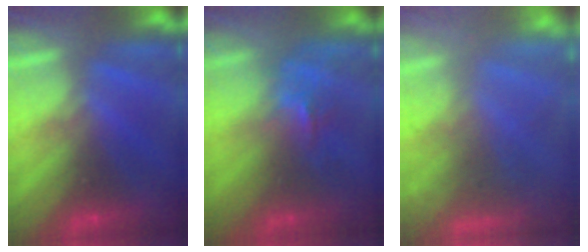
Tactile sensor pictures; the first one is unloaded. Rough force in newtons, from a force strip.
{"total": 2.4}
{"total": 5.7}